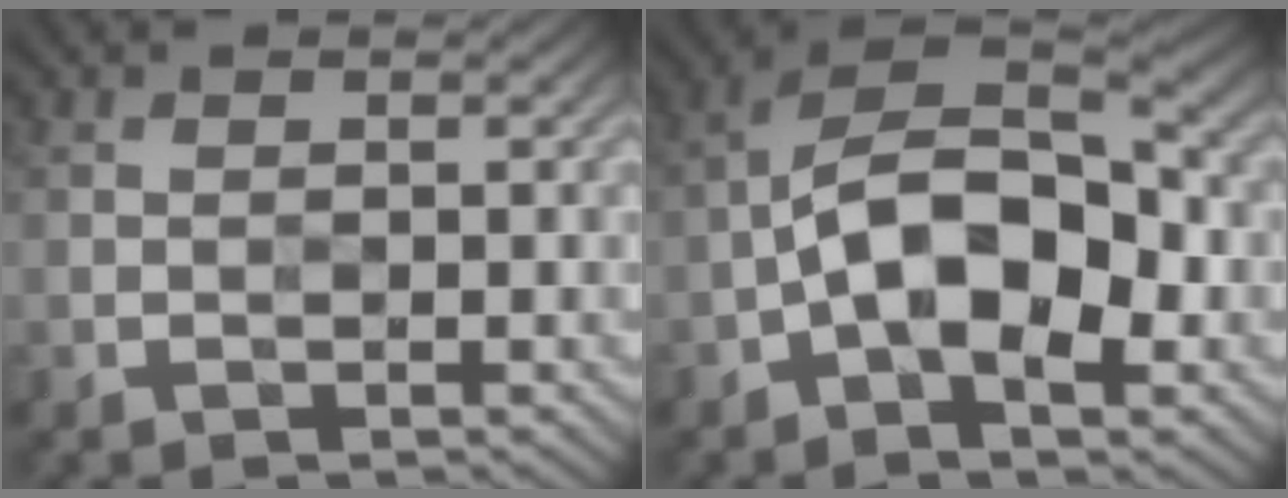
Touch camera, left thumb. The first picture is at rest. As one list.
[{"total": 11.3, "force": [-2.4, 6.0, 9.2], "torque": [-0.157, 0.015, -0.057]}]